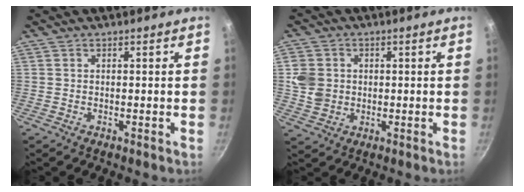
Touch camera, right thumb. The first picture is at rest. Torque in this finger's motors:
{"motor_torque": [0.51, 1.78, 0.49, 0.15, 0.04]}